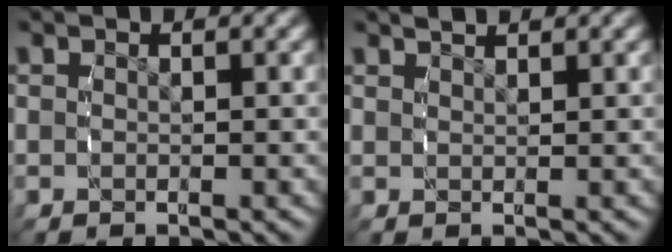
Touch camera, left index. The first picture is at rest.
{"total": 1.2, "force": [1.1, -0.5, 0.0], "torque": [0.010, 0.003, 0.022]}